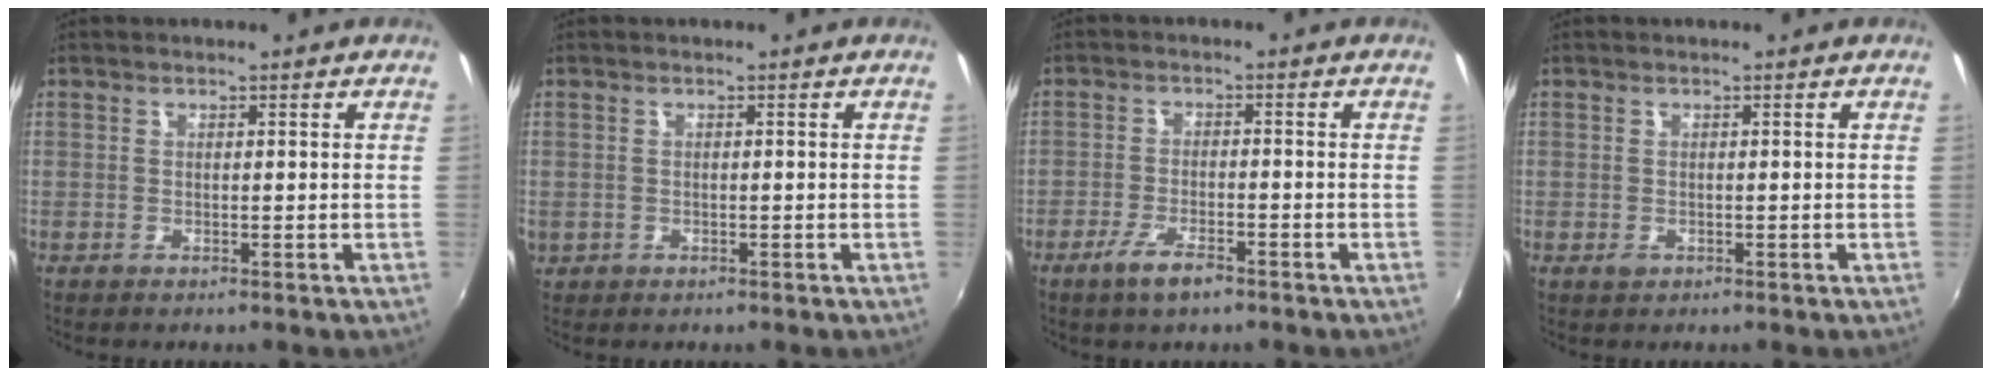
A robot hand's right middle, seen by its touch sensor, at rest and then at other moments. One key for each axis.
{"total": 2.2, "fx": -0.4, "fy": 2.0, "fz": 0.9, "tx": -0.019, "ty": -0.002, "tz": -0.004}
{"total": 5.3, "fx": -3.6, "fy": 1.5, "fz": 3.6, "tx": -0.087, "ty": -0.010, "tz": -0.067}
{"total": 1.0, "fx": -0.5, "fy": 0.8, "fz": 0.4, "tx": -0.006, "ty": -0.003, "tz": -0.008}